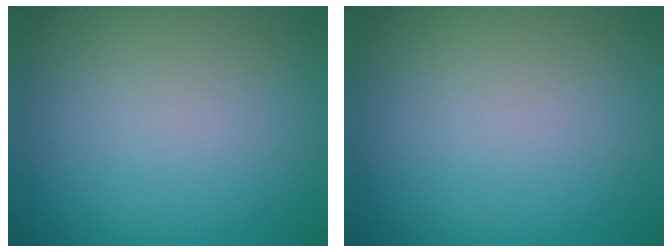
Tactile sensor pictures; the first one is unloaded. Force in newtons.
{"total": 0.0}